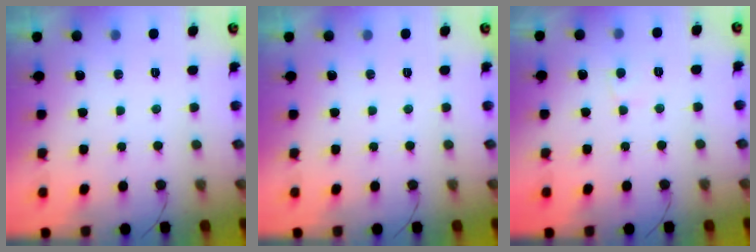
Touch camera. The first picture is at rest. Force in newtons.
{"total": 0.0}
{"total": 4.2, "press": 4.2, "slide": 0.2}